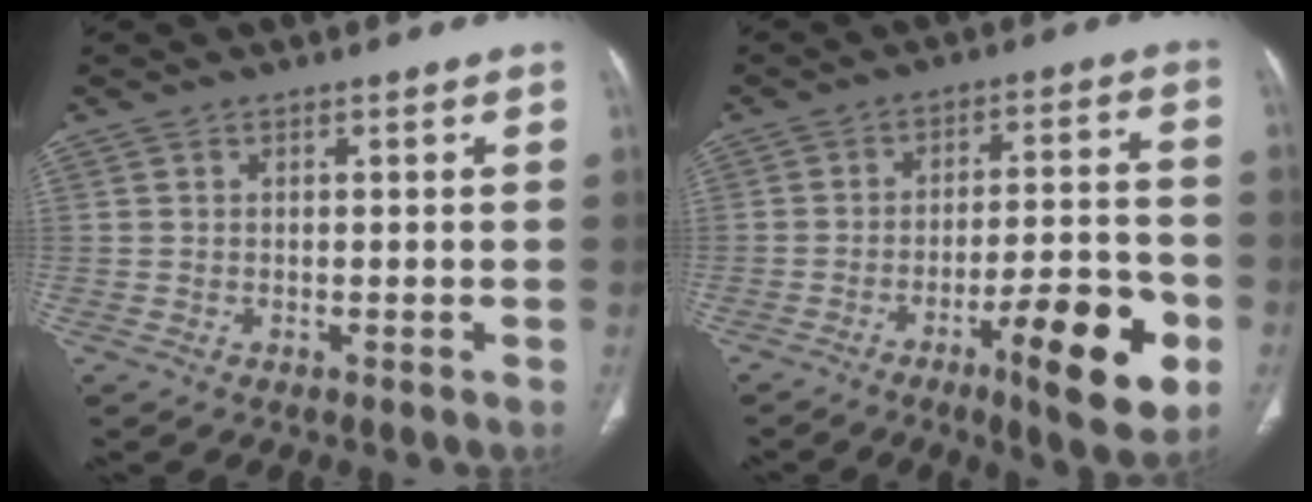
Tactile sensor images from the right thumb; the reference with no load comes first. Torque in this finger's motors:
{"motor_torque": [0.16, 0.42, 1.15, -0.65, 0.08]}